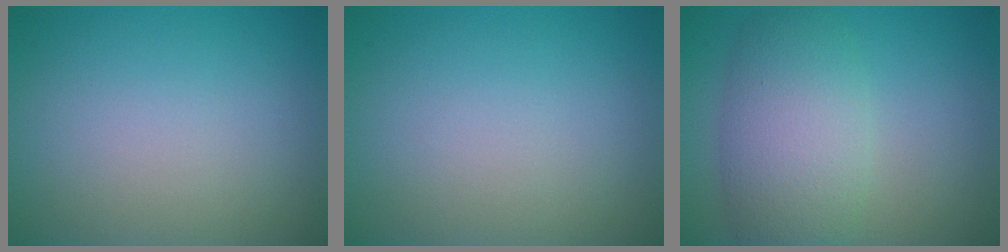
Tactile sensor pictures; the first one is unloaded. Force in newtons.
{"total": 0.0}
{"total": 6.5, "press": 6.5, "slide": 0.3}